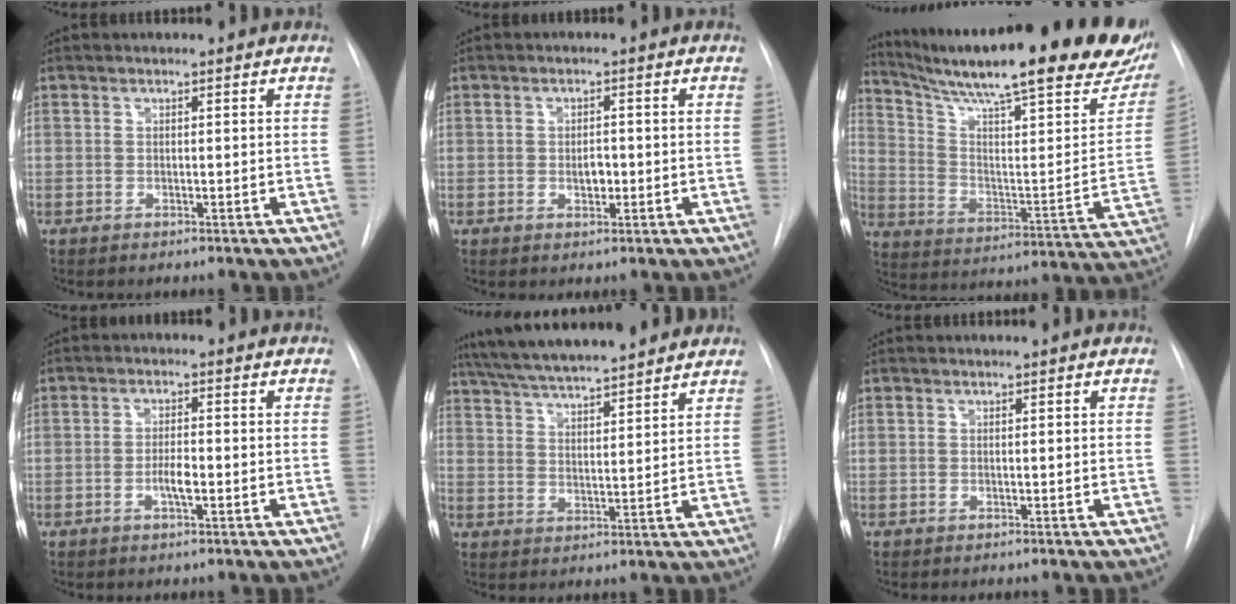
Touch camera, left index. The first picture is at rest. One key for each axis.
{"total": 2.4, "fx": -0.4, "fy": 1.4, "fz": 1.9, "tx": -0.029, "ty": 0.002, "tz": -0.004}
{"total": 32.1, "fx": 25.1, "fy": 4.4, "fz": 19.4, "tx": -0.274, "ty": -0.062, "tz": 0.337}
{"total": 3.0, "fx": -1.0, "fy": 0.7, "fz": 2.7, "tx": -0.049, "ty": 0.002, "tz": -0.017}
{"total": 16.5, "fx": 14.4, "fy": 1.9, "fz": 7.8, "tx": -0.135, "ty": 0.031, "tz": 0.226}
{"total": 0.0}